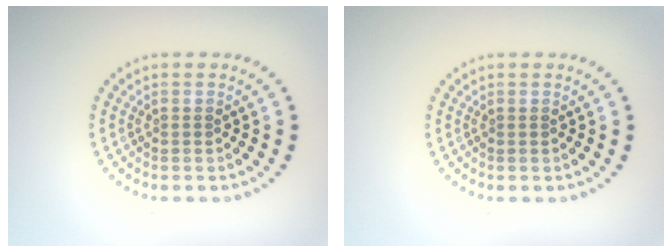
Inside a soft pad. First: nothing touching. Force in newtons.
{"total": 0.0}